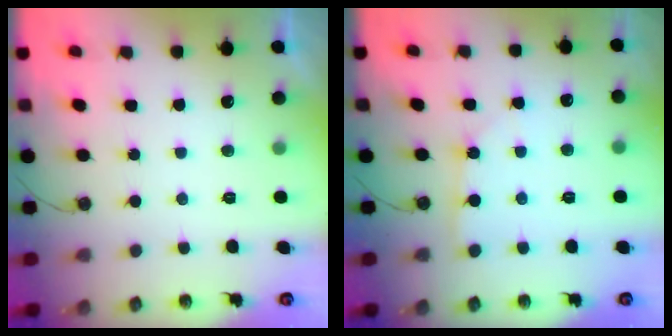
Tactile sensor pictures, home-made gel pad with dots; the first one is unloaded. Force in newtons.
{"total": 1.8, "press": 1.7, "slide": 0.3}